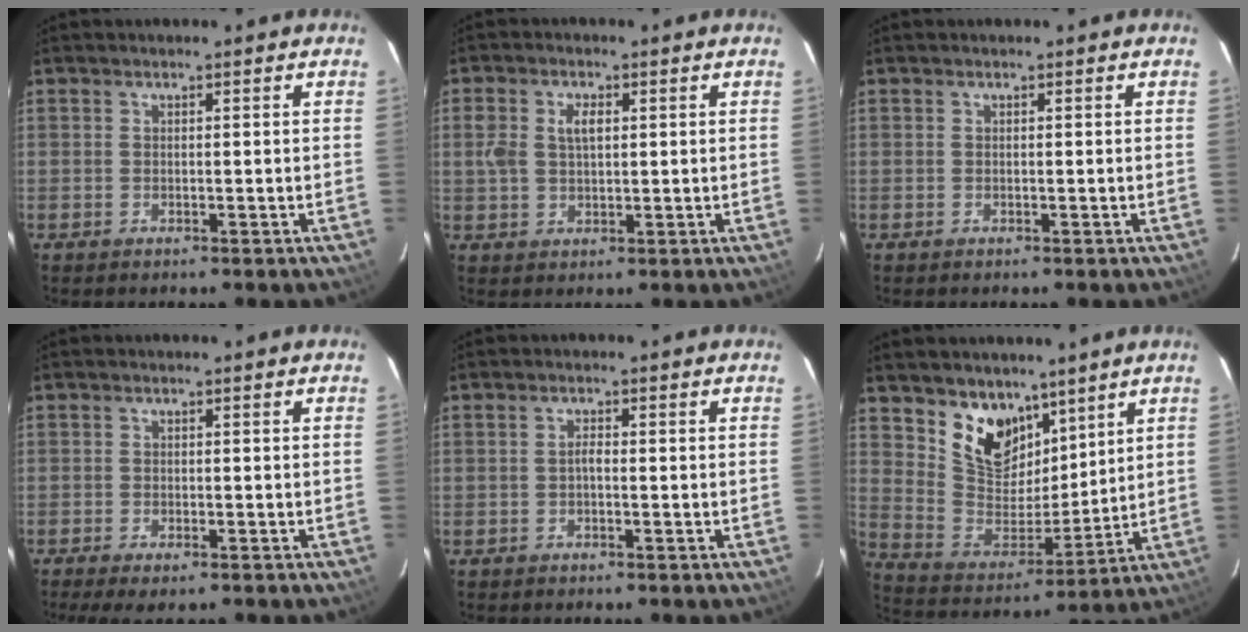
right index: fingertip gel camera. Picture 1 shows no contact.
{"total": 4.9, "force": [1.1, 3.0, 3.7], "torque": [-0.075, 0.010, 0.022]}
{"total": 0.0}
{"total": 5.1, "force": [-3.7, 1.5, 3.2], "torque": [-0.075, -0.021, -0.062]}
{"total": 1.1, "force": [-0.4, 0.5, 0.9], "torque": [-0.018, 0.006, -0.008]}
{"total": 13.2, "force": [8.6, 8.1, 5.9], "torque": [-0.117, -0.003, 0.174]}